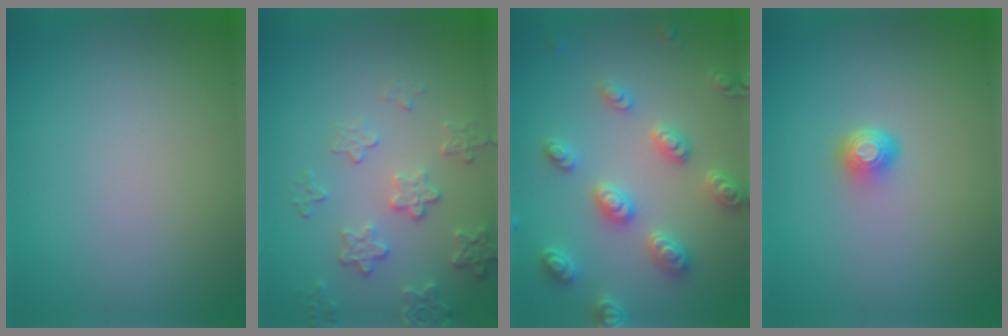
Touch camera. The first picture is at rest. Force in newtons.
{"total": 3.1, "press": 2.9, "slide": 1.2}
{"total": 5.0, "press": 4.9, "slide": 1.0}
{"total": 1.6, "press": 1.2, "slide": 1.1}